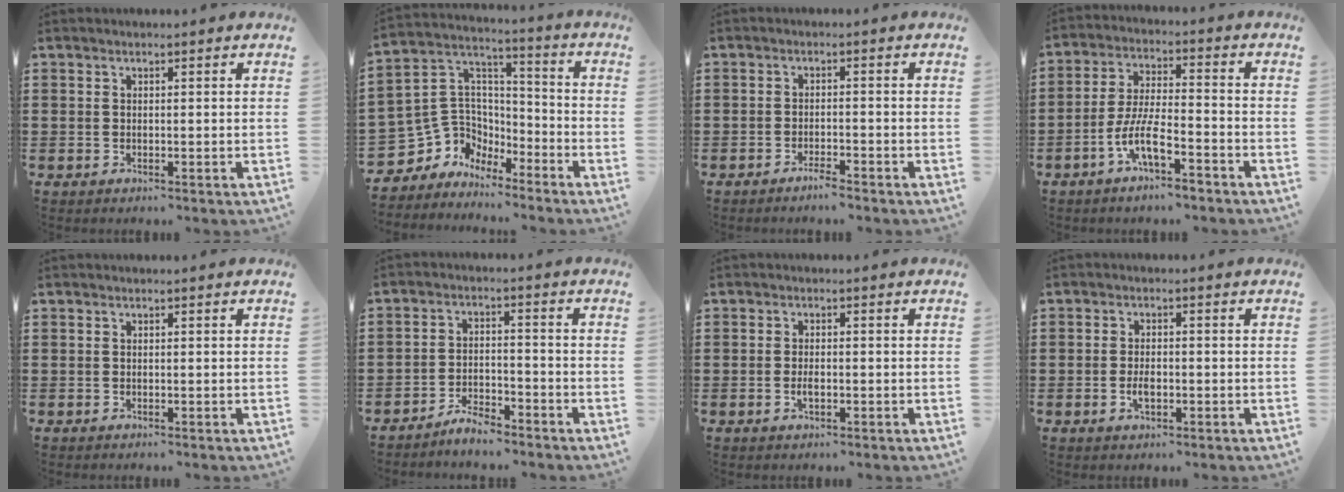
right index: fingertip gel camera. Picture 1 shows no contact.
{"total": 6.6, "force": [-2.4, 6.1, 0.3], "torque": [-0.050, -0.008, -0.048]}
{"total": 2.0, "force": [-1.8, 0.2, 0.8], "torque": [-0.017, 0.001, -0.033]}
{"total": 8.5, "force": [-5.0, 1.9, 6.6], "torque": [-0.153, -0.010, -0.099]}
{"total": 0.0}
{"total": 3.9, "force": [-3.8, 0.7, 0.8], "torque": [-0.017, 0.011, -0.076]}
{"total": 1.9, "force": [-0.6, 0.7, 1.7], "torque": [-0.032, 0.000, -0.012]}
{"total": 2.6, "force": [-0.8, 1.2, 2.2], "torque": [-0.042, 0.001, -0.014]}